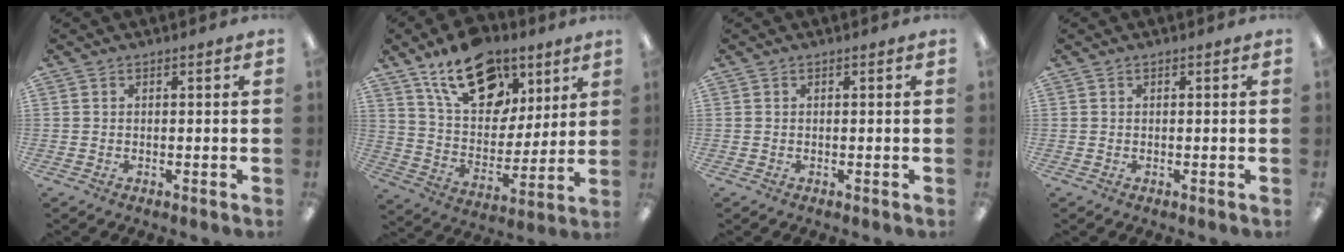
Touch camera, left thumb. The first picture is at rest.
{"total": 20.0, "force": [12.4, 11.7, 10.4], "torque": [-0.161, -0.059, 0.219]}
{"total": 0.0}
{"total": 0.0}